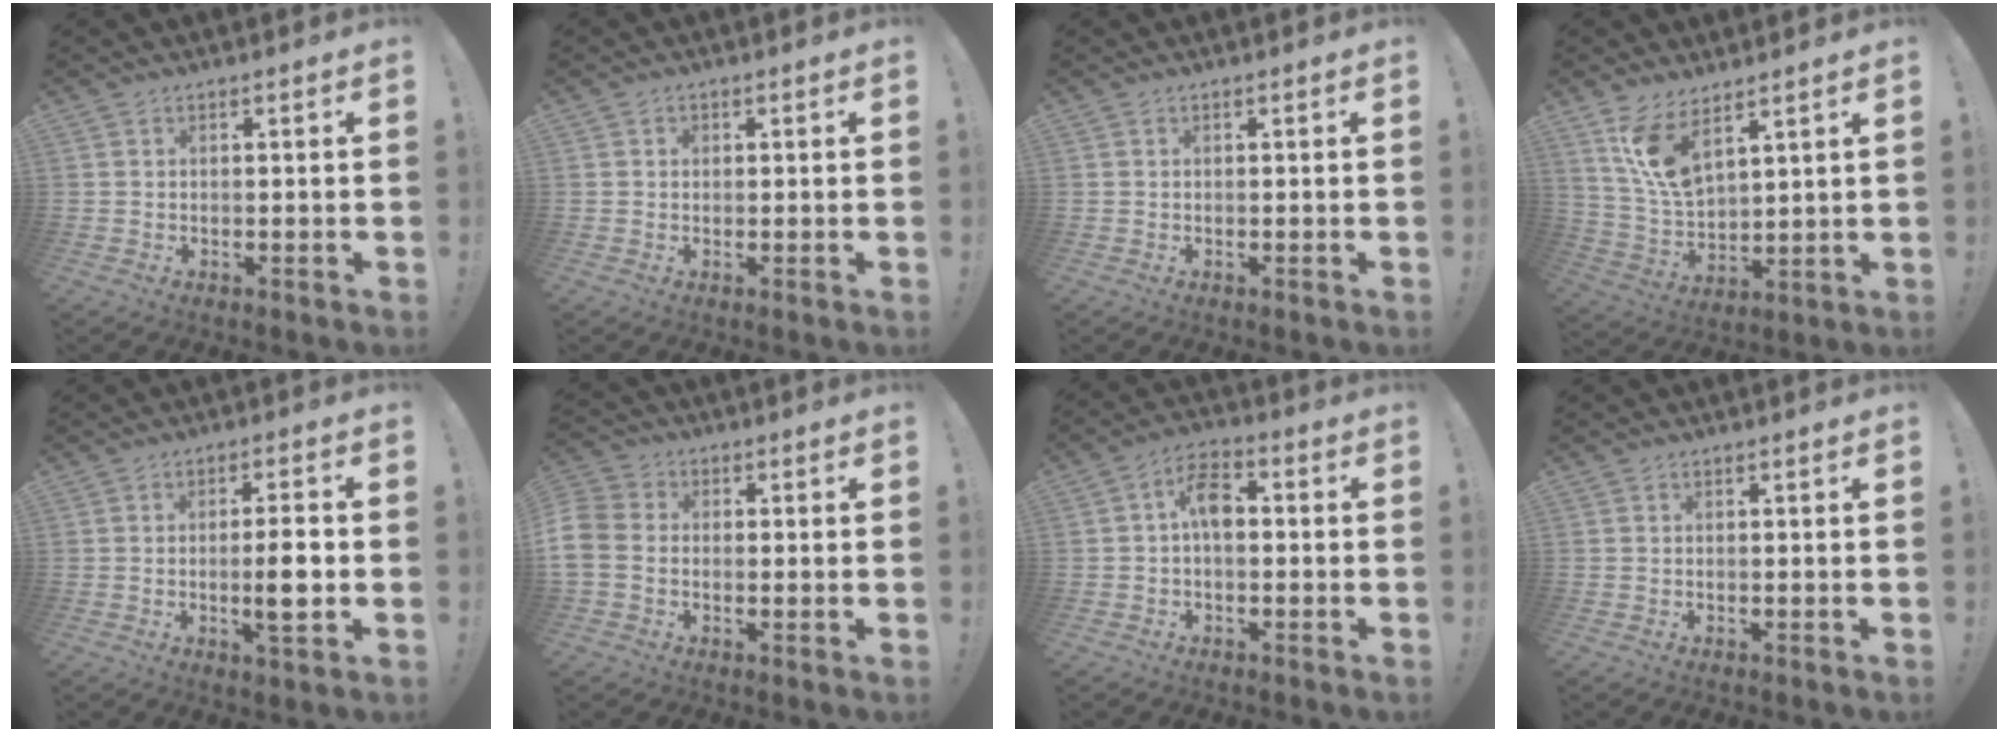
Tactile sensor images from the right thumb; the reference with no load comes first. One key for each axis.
{"total": 0.8, "fx": 0.2, "fy": 0.8, "fz": 0.2, "tx": 0.002, "ty": -0.001, "tz": 0.002}
{"total": 0.0}
{"total": 11.7, "fx": 7.8, "fy": 5.0, "fz": 7.1, "tx": -0.150, "ty": -0.040, "tz": 0.149}
{"total": 7.3, "fx": -1.0, "fy": 1.2, "fz": 7.2, "tx": -0.109, "ty": -0.004, "tz": -0.022}
{"total": 6.6, "fx": -1.2, "fy": 5.3, "fz": 3.8, "tx": -0.090, "ty": 0.013, "tz": -0.019}
{"total": 7.7, "fx": 0.0, "fy": 4.5, "fz": 6.3, "tx": -0.104, "ty": 0.011, "tz": -0.001}
{"total": 0.0}